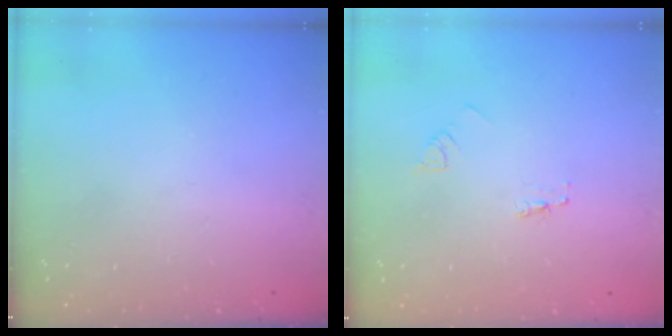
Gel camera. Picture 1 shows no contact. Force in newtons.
{"total": 2.1, "press": 2.1, "slide": 0.1}